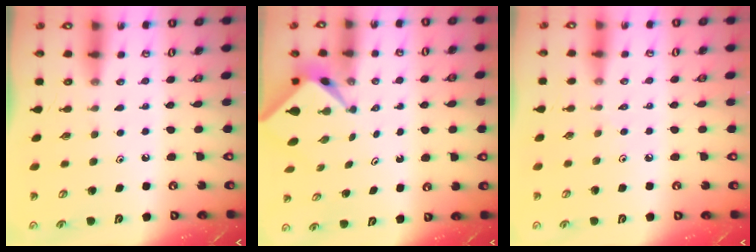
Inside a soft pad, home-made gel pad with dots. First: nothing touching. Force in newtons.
{"total": 2.5, "press": 2.5, "slide": 0.2}
{"total": 1.9, "press": 1.9, "slide": 0.4}